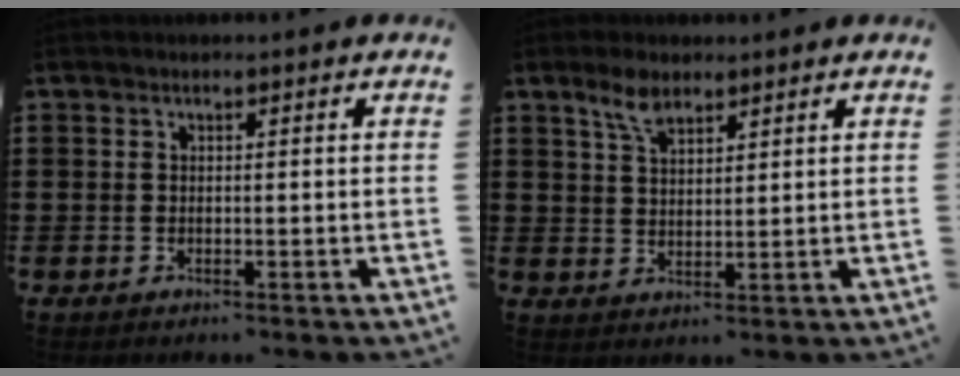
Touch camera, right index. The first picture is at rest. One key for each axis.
{"total": 4.6, "fx": 3.2, "fy": 1.9, "fz": 2.7, "tx": -0.061, "ty": 0.005, "tz": 0.058}